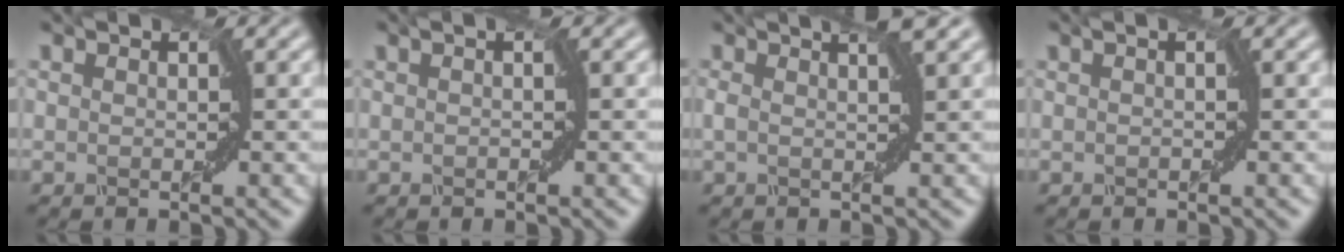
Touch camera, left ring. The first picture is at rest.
{"total": 0.6, "force": [-0.2, -0.5, -0.1], "torque": [-0.001, 0.003, -0.001]}
{"total": 2.6, "force": [1.6, -0.1, 2.1], "torque": [-0.037, 0.012, 0.029]}
{"total": 0.6, "force": [-0.2, -0.5, -0.2], "torque": [0.000, 0.003, 0.000]}